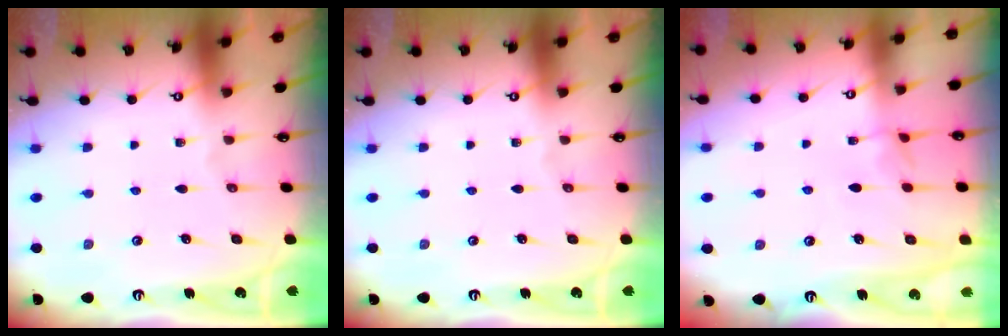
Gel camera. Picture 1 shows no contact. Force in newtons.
{"total": 0.0}
{"total": 1.1, "press": 0.9, "slide": 0.5}